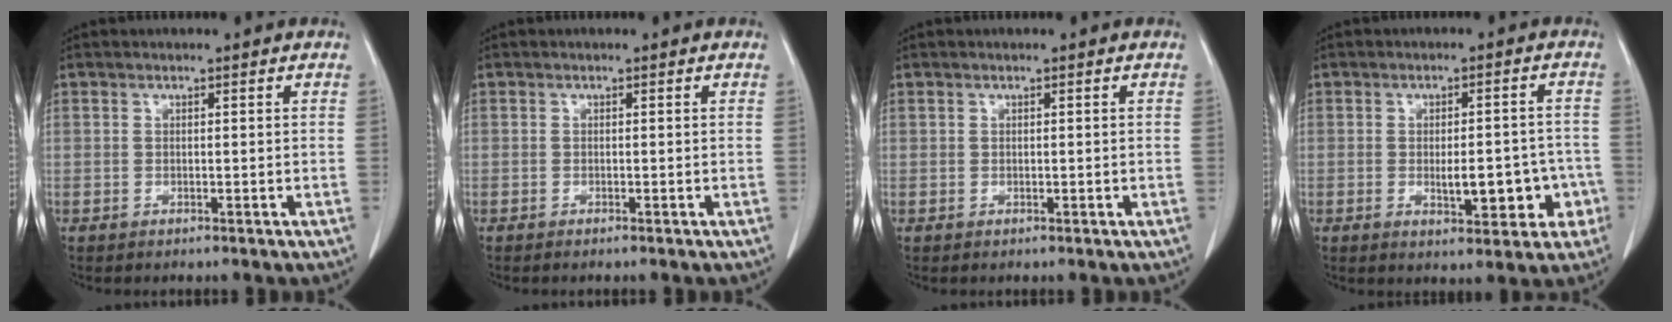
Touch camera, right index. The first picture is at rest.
{"total": 0.7, "force": [-0.6, -0.1, 0.4], "torque": [-0.007, 0.001, -0.008]}
{"total": 0.0}
{"total": 7.7, "force": [-2.0, 3.2, 6.7], "torque": [-0.079, 0.014, -0.014]}